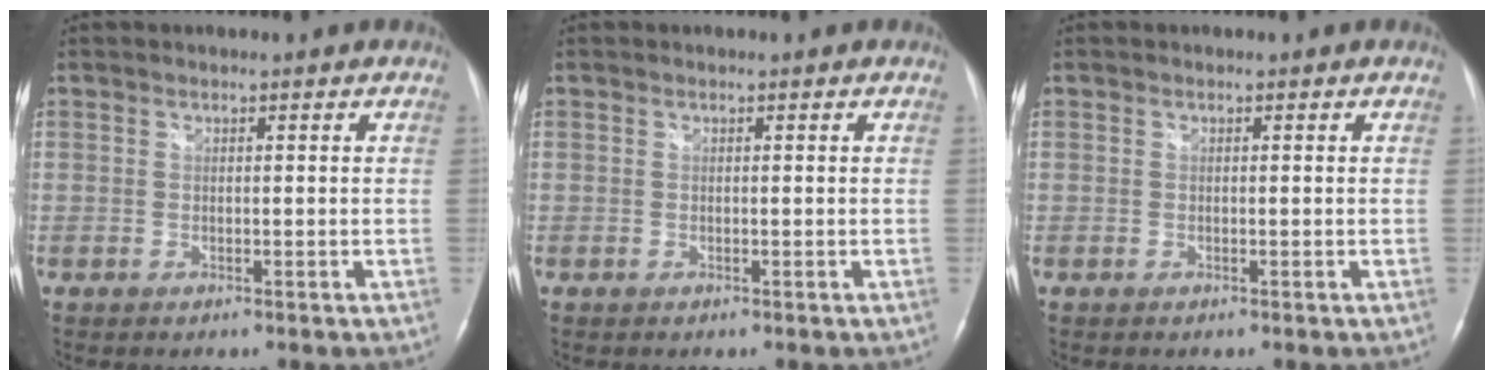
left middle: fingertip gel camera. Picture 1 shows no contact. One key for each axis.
{"total": 0.0}
{"total": 0.0}